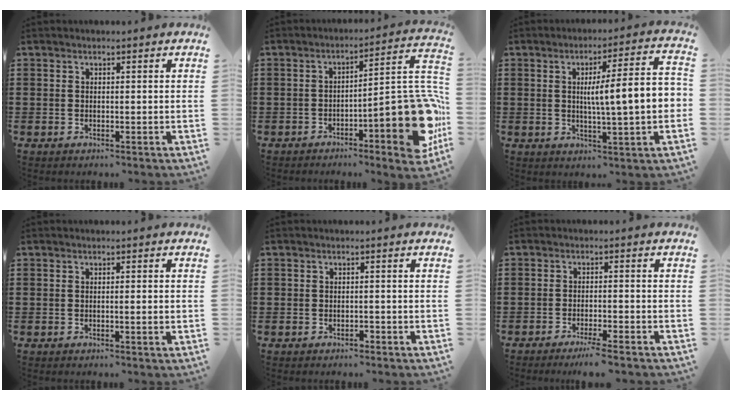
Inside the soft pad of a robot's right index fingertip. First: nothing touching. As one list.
[{"total": 13.8, "force": [-4.8, 3.5, 12.5], "torque": [-0.155, -0.006, -0.076]}, {"total": 9.3, "force": [0.3, 1.0, 9.2], "torque": [-0.150, -0.006, -0.004]}, {"total": 1.0, "force": [-0.2, -0.1, 1.0], "torque": [-0.015, -0.004, -0.004]}, {"total": 0.9, "force": [-0.8, 0.3, 0.3], "torque": [-0.008, -0.001, -0.017]}, {"total": 3.1, "force": [-2.6, -0.5, 1.6], "torque": [-0.025, -0.005, -0.047]}]